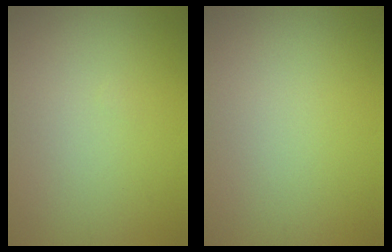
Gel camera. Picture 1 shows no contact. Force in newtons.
{"total": 0.0}